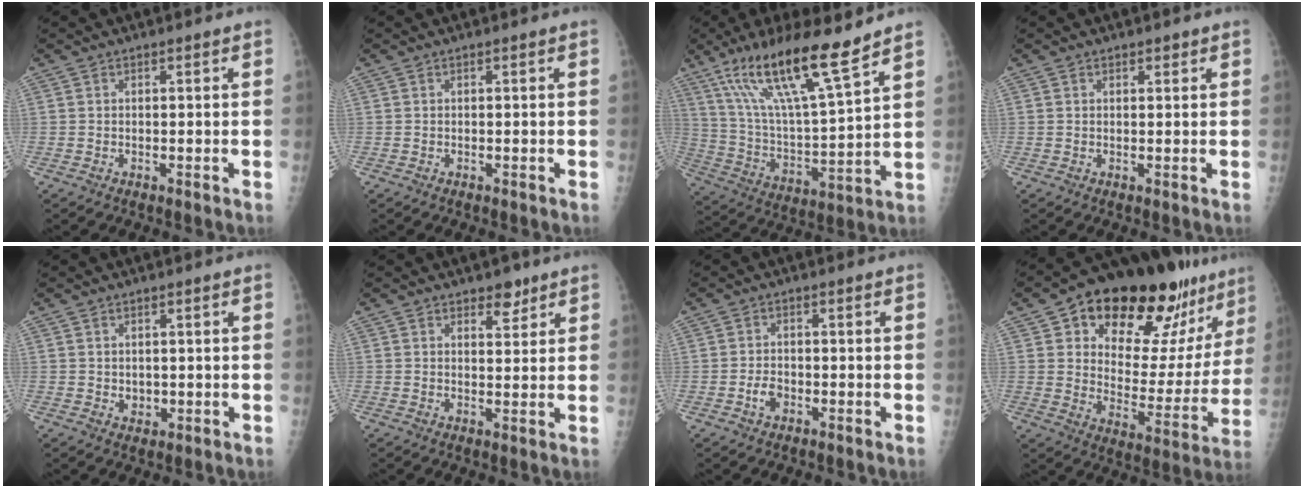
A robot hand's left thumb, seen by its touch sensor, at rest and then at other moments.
{"total": 0.0}
{"total": 19.0, "force": [12.9, 2.5, 13.6], "torque": [-0.230, -0.060, 0.239]}
{"total": 1.0, "force": [0.7, 0.6, 0.4], "torque": [0.002, -0.004, 0.008]}
{"total": 1.9, "force": [0.2, 1.7, 0.9], "torque": [-0.008, -0.003, 0.009]}
{"total": 3.8, "force": [2.6, 2.0, 1.8], "torque": [-0.006, -0.016, 0.038]}
{"total": 2.7, "force": [-1.1, 1.9, 1.6], "torque": [-0.023, 0.008, -0.020]}
{"total": 28.0, "force": [17.5, 12.7, 17.8], "torque": [-0.213, -0.054, 0.254]}